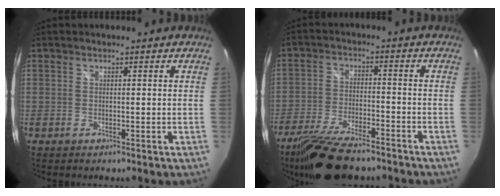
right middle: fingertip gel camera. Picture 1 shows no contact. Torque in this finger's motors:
{"motor_torque": [0.96, -1.18, 0.64, 0.21]}